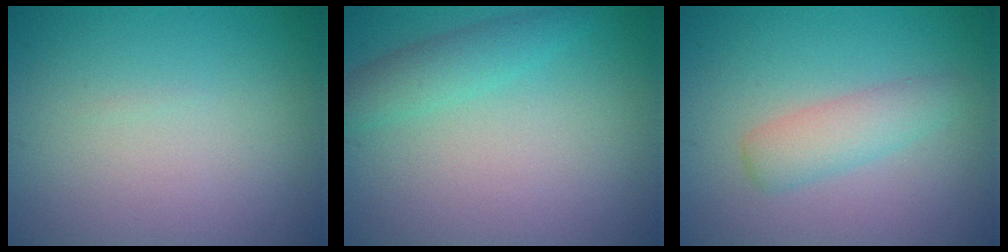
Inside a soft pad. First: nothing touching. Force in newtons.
{"total": 2.2, "press": 2.2, "slide": 0.2}
{"total": 2.6, "press": 2.6, "slide": 0.0}